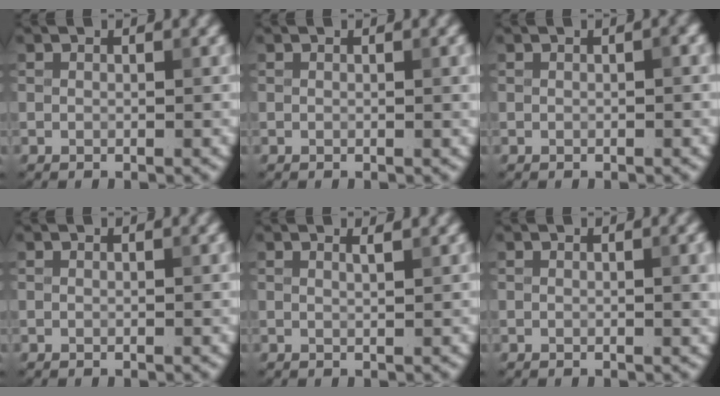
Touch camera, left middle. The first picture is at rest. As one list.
[{"total": 0.7, "force": [0.1, 0.1, 0.7], "torque": [-0.009, 0.001, 0.000]}, {"total": 0.6, "force": [0.0, 0.1, 0.5], "torque": [-0.009, 0.003, 0.001]}, {"total": 0.0}, {"total": 1.2, "force": [0.8, 0.4, 0.7], "torque": [-0.003, 0.002, 0.005]}, {"total": 1.7, "force": [0.2, 0.5, 1.6], "torque": [-0.018, 0.001, 0.001]}]